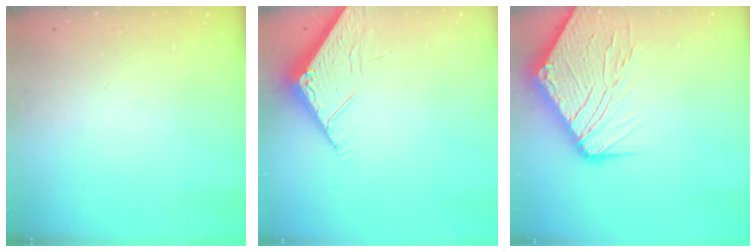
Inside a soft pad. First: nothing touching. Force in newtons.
{"total": 4.0, "press": 3.9, "slide": 0.4}
{"total": 17.5, "press": 17.4, "slide": 2.2}